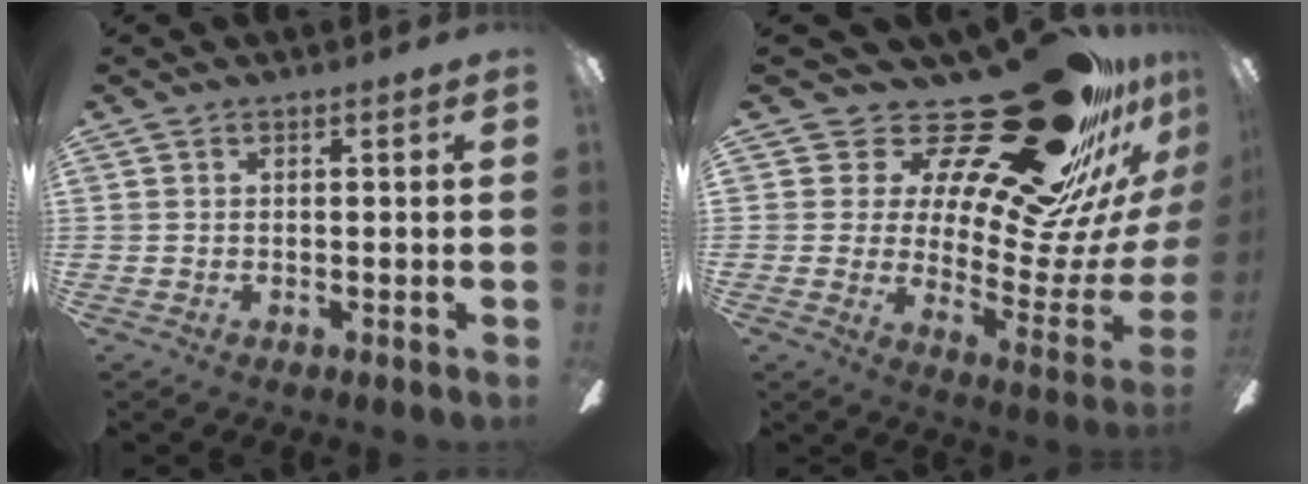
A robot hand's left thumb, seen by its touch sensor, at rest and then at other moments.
{"total": 30.9, "force": [22.6, 10.5, 18.3], "torque": [-0.220, -0.191, 0.402]}